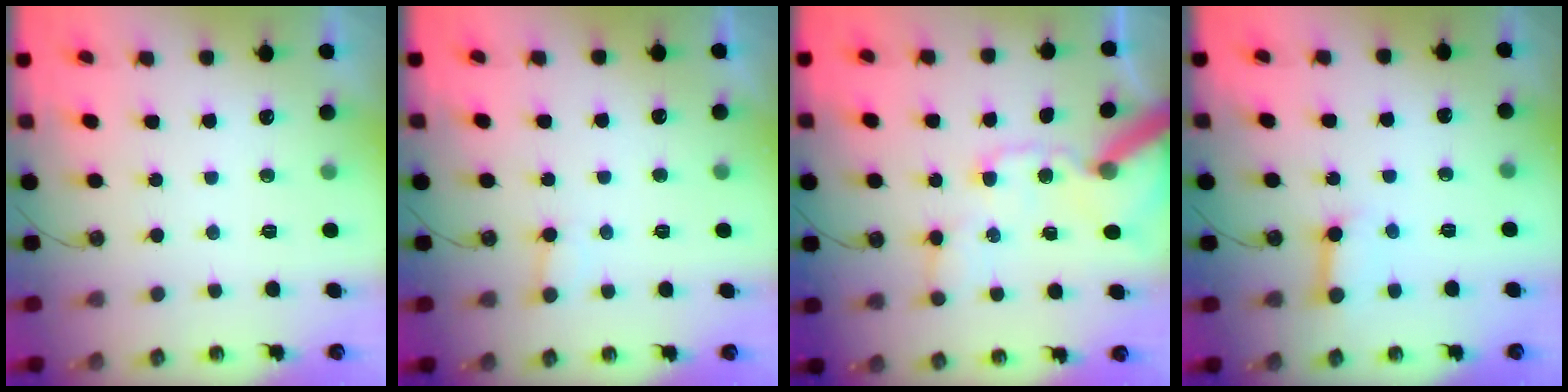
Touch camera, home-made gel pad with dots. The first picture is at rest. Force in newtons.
{"total": 4.7, "press": 4.6, "slide": 0.4}
{"total": 16.7, "press": 16.5, "slide": 2.6}
{"total": 6.6, "press": 6.5, "slide": 0.7}